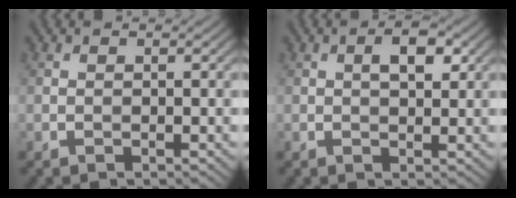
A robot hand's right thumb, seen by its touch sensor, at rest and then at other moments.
{"total": 3.1, "force": [0.9, 1.3, 2.6], "torque": [-0.040, 0.004, 0.013]}